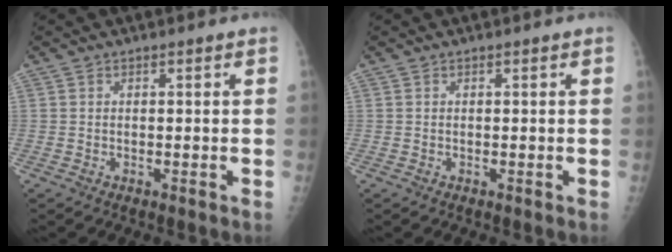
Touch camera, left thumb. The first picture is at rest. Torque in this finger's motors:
{"motor_torque": [0.00, 0.00, -0.09, -0.06, 0.00]}